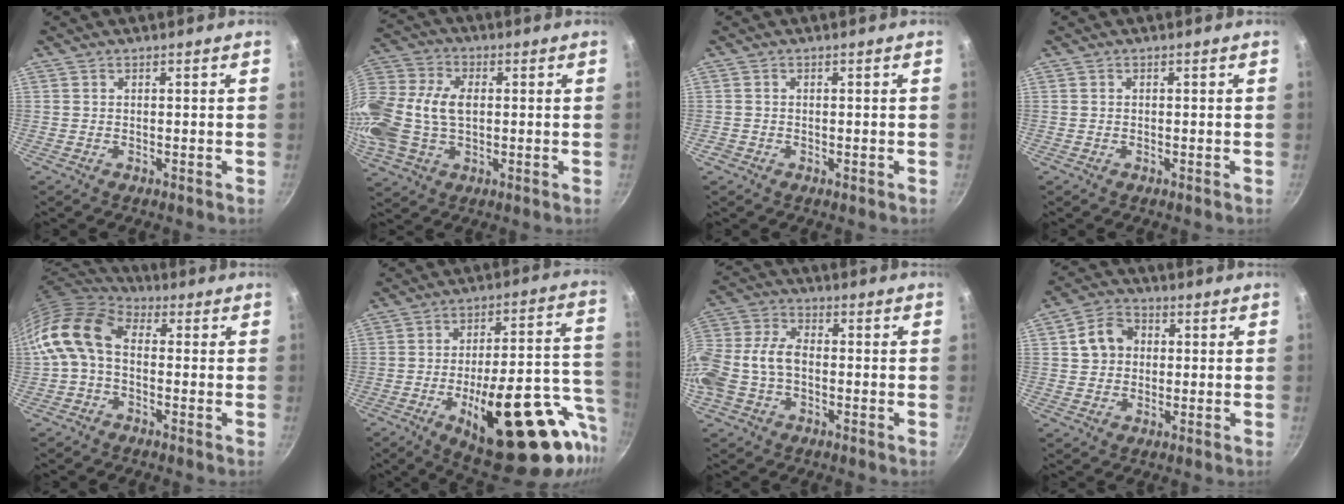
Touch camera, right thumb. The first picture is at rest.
{"total": 19.4, "force": [0.4, 13.3, 14.2], "torque": [-0.321, 0.033, 0.003]}
{"total": 0.6, "force": [-0.4, 0.4, 0.2], "torque": [-0.003, 0.000, -0.008]}
{"total": 0.0}
{"total": 12.6, "force": [-0.2, 8.3, 9.4], "torque": [-0.180, 0.031, -0.025]}
{"total": 27.9, "force": [-10.3, 10.4, 23.8], "torque": [-0.291, 0.029, -0.137]}
{"total": 12.1, "force": [-2.2, 8.0, 8.8], "torque": [-0.178, 0.038, -0.055]}
{"total": 7.3, "force": [1.2, 6.1, 3.8], "torque": [-0.039, 0.015, 0.010]}